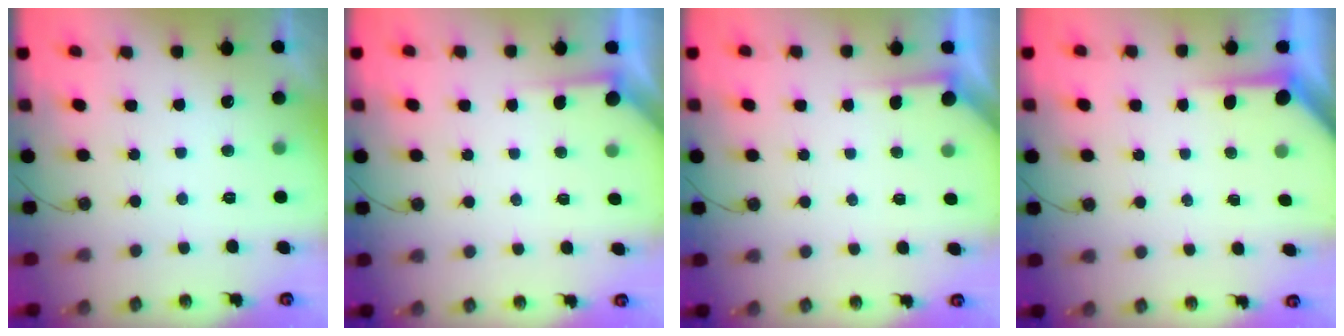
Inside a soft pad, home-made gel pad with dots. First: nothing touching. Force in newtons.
{"total": 2.3, "press": 2.3, "slide": 0.3}
{"total": 2.3, "press": 2.3, "slide": 0.3}
{"total": 4.0, "press": 3.9, "slide": 0.2}